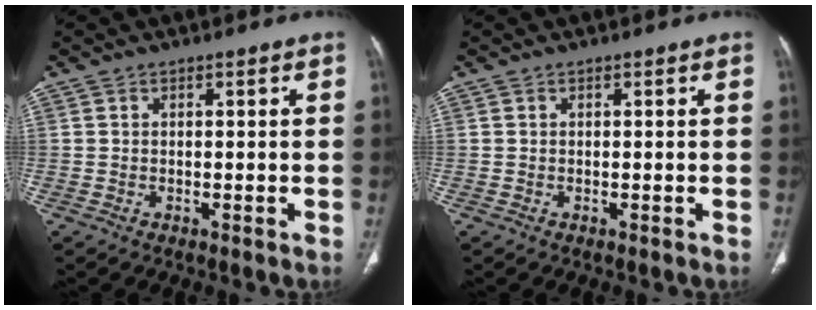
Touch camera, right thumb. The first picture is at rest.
{"total": 0.0}